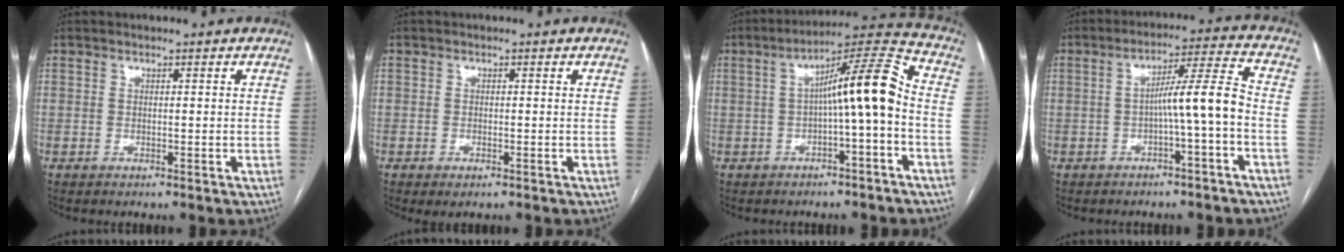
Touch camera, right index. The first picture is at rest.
{"total": 1.4, "force": [-0.8, 0.5, 1.0], "torque": [-0.011, -0.001, -0.006]}
{"total": 10.7, "force": [-0.9, 0.5, 10.7], "torque": [-0.167, 0.035, -0.016]}
{"total": 8.6, "force": [-1.8, -0.8, 8.4], "torque": [-0.132, 0.028, -0.028]}